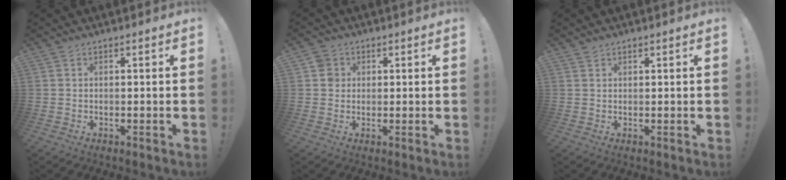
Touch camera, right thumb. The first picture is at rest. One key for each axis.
{"total": 3.7, "fx": 0.8, "fy": 3.4, "fz": 1.1, "tx": -0.020, "ty": 0.009, "tz": 0.016}
{"total": 0.8, "fx": 0.8, "fy": 0.3, "fz": 0.1, "tx": 0.002, "ty": -0.004, "tz": 0.014}